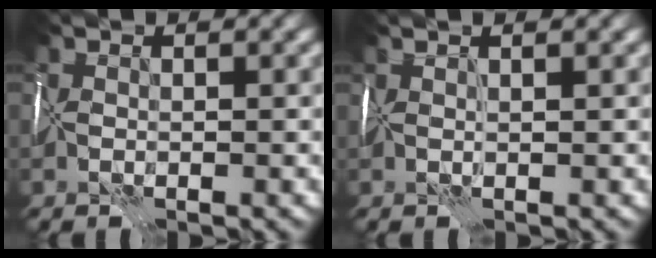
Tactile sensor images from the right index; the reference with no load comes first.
{"total": 2.1, "force": [1.3, 0.4, 1.6], "torque": [-0.011, 0.016, 0.009]}